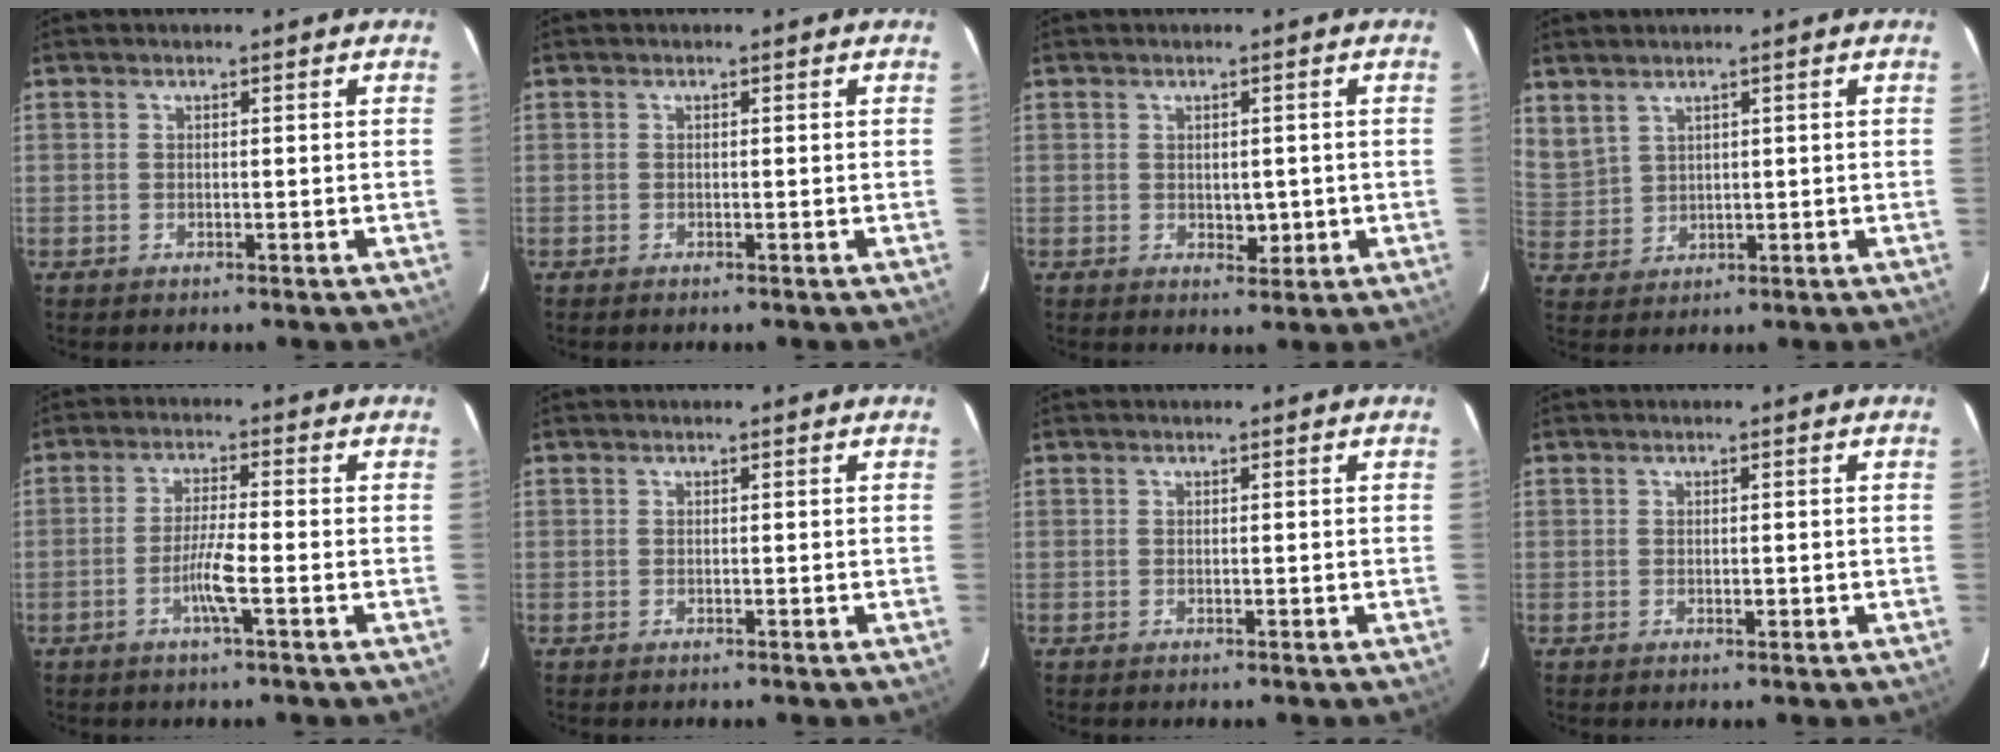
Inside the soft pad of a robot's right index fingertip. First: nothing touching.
{"total": 0.0}
{"total": 2.6, "force": [-0.2, 1.6, 2.0], "torque": [-0.027, -0.002, 0.005]}
{"total": 7.2, "force": [4.6, 4.9, 2.7], "torque": [-0.089, 0.005, 0.115]}
{"total": 4.8, "force": [-1.8, -0.2, 4.5], "torque": [-0.086, -0.005, -0.036]}
{"total": 0.0}
{"total": 0.0}
{"total": 0.8, "force": [-0.1, 0.3, 0.7], "torque": [-0.013, -0.001, 0.000]}